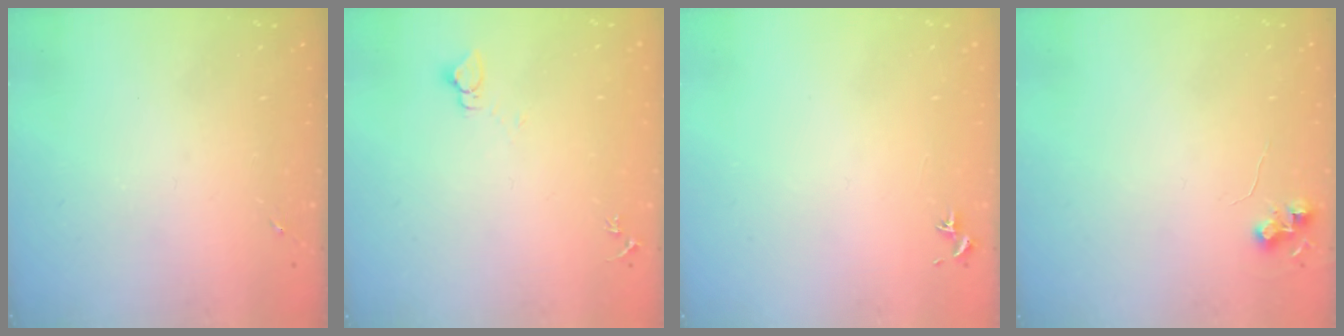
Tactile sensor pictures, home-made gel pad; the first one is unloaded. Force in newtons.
{"total": 2.7, "press": 2.7, "slide": 0.2}
{"total": 0.8, "press": 0.7, "slide": 0.3}
{"total": 6.0, "press": 5.9, "slide": 0.7}